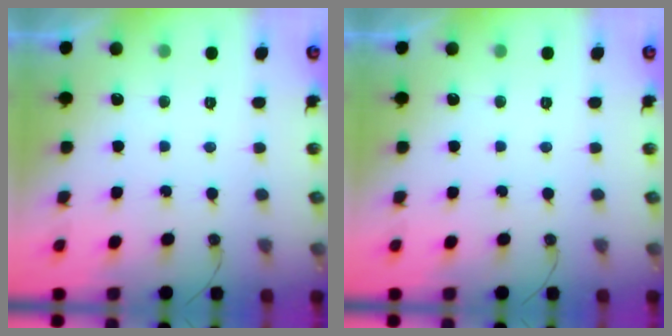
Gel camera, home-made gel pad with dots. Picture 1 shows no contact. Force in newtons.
{"total": 0.0}